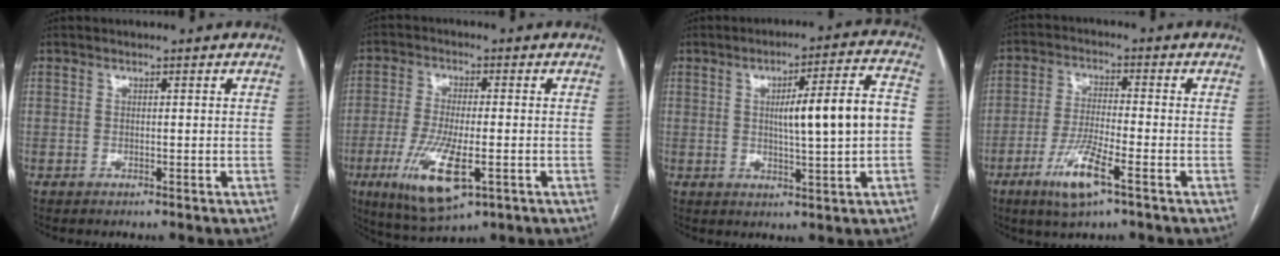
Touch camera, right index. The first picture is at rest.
{"total": 11.5, "force": [-4.2, 2.9, 10.2], "torque": [-0.202, -0.026, -0.067]}
{"total": 11.2, "force": [0.2, 0.9, 11.2], "torque": [-0.165, 0.023, 0.007]}
{"total": 8.5, "force": [-4.6, 1.5, 7.0], "torque": [-0.142, -0.011, -0.083]}